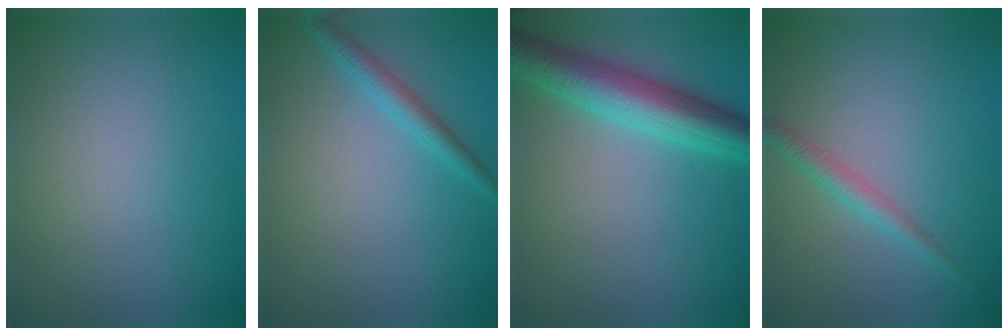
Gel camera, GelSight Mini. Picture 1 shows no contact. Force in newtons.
{"total": 2.1, "press": 2.1, "slide": 0.1}
{"total": 6.5, "press": 6.5, "slide": 0.1}
{"total": 1.7, "press": 1.7, "slide": 0.1}